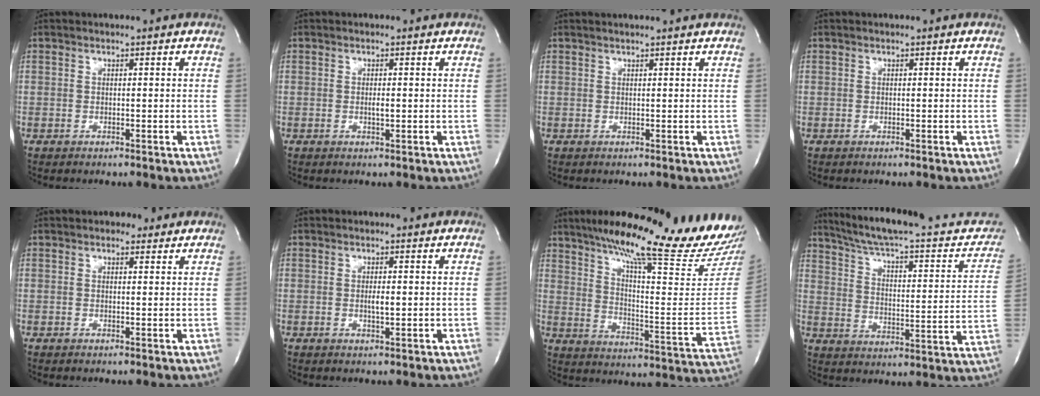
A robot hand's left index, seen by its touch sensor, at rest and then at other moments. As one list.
[{"total": 1.0, "force": [0.0, 0.3, 1.0], "torque": [-0.021, -0.002, 0.000]}, {"total": 3.5, "force": [3.2, 0.0, 1.4], "torque": [-0.020, 0.019, 0.039]}, {"total": 0.0}, {"total": 1.8, "force": [1.3, 1.1, 0.6], "torque": [-0.010, 0.005, 0.013]}, {"total": 1.7, "force": [0.0, 0.4, 1.7], "torque": [-0.034, -0.001, 0.001]}, {"total": 25.2, "force": [21.6, 0.2, 13.0], "torque": [-0.203, -0.079, 0.290]}, {"total": 25.7, "force": [22.3, 4.2, 12.0], "torque": [-0.171, -0.023, 0.294]}]